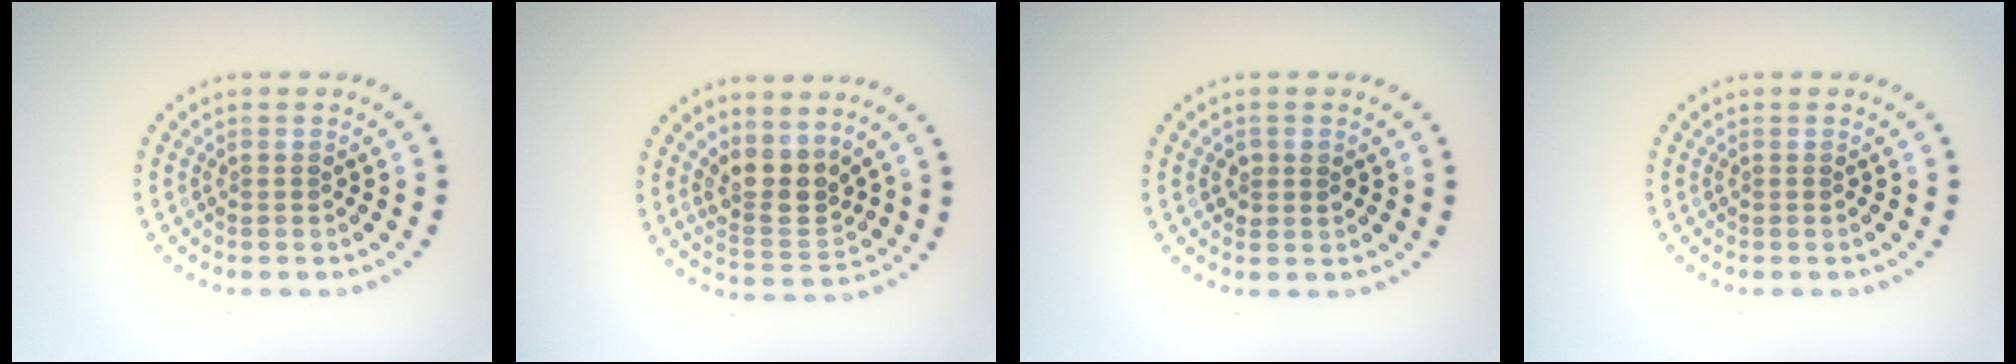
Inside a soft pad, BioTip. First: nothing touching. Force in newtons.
{"total": 3.6, "press": 3.1, "slide": 1.9}
{"total": 1.3, "press": 1.3, "slide": 0.1}
{"total": 0.0}